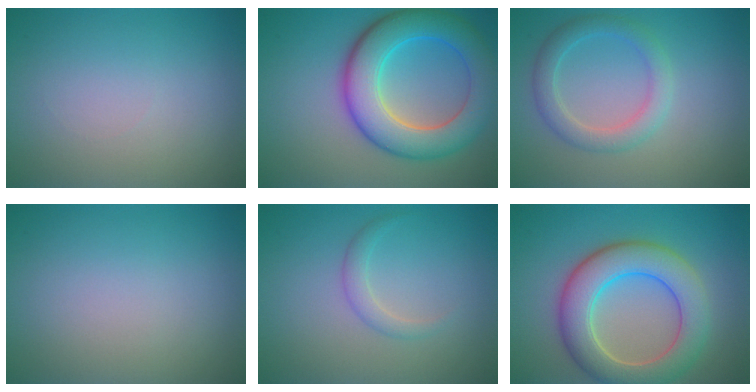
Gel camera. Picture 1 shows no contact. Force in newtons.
{"total": 8.7, "press": 8.7, "slide": 0.5}
{"total": 3.0, "press": 3.0, "slide": 0.3}
{"total": 0.0}
{"total": 1.4, "press": 1.4, "slide": 0.1}
{"total": 7.8, "press": 7.8, "slide": 0.7}